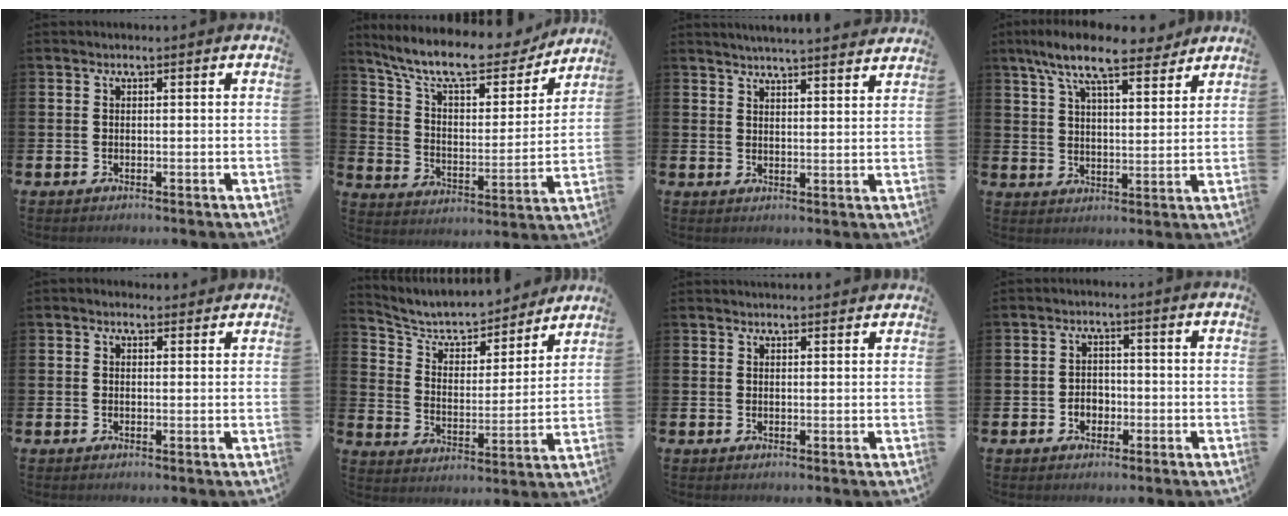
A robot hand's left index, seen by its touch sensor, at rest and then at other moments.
{"total": 11.2, "force": [10.0, 2.8, 4.2], "torque": [-0.108, -0.067, 0.169]}
{"total": 4.2, "force": [4.1, -0.5, 0.2], "torque": [-0.006, -0.029, 0.072]}
{"total": 10.1, "force": [8.6, 2.2, 4.8], "torque": [-0.103, -0.033, 0.152]}
{"total": 1.1, "force": [0.9, 0.6, 0.3], "torque": [0.006, 0.003, 0.013]}
{"total": 7.2, "force": [6.6, 2.2, 1.6], "torque": [-0.061, -0.053, 0.110]}
{"total": 1.5, "force": [1.5, 0.1, 0.0], "torque": [0.012, -0.008, 0.025]}
{"total": 2.4, "force": [-0.9, 2.0, 1.1], "torque": [-0.008, -0.002, -0.023]}